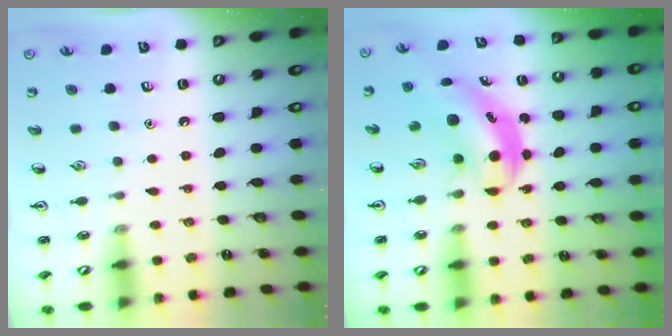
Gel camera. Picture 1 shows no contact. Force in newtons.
{"total": 4.7, "press": 4.6, "slide": 0.3}